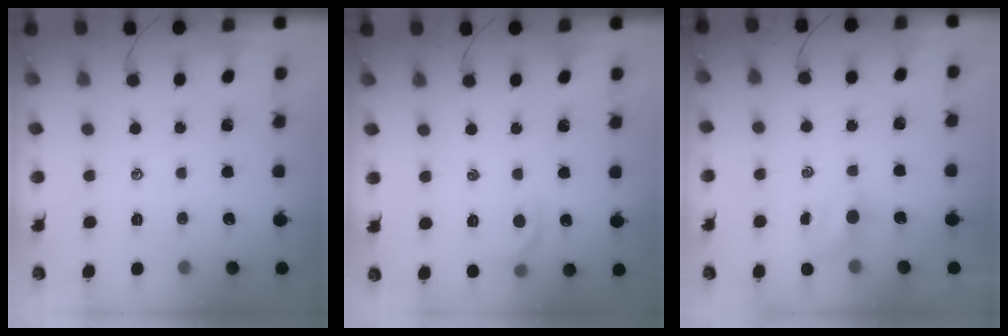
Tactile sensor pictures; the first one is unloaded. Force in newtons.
{"total": 6.5, "press": 6.3, "slide": 1.4}
{"total": 3.0, "press": 2.8, "slide": 1.0}